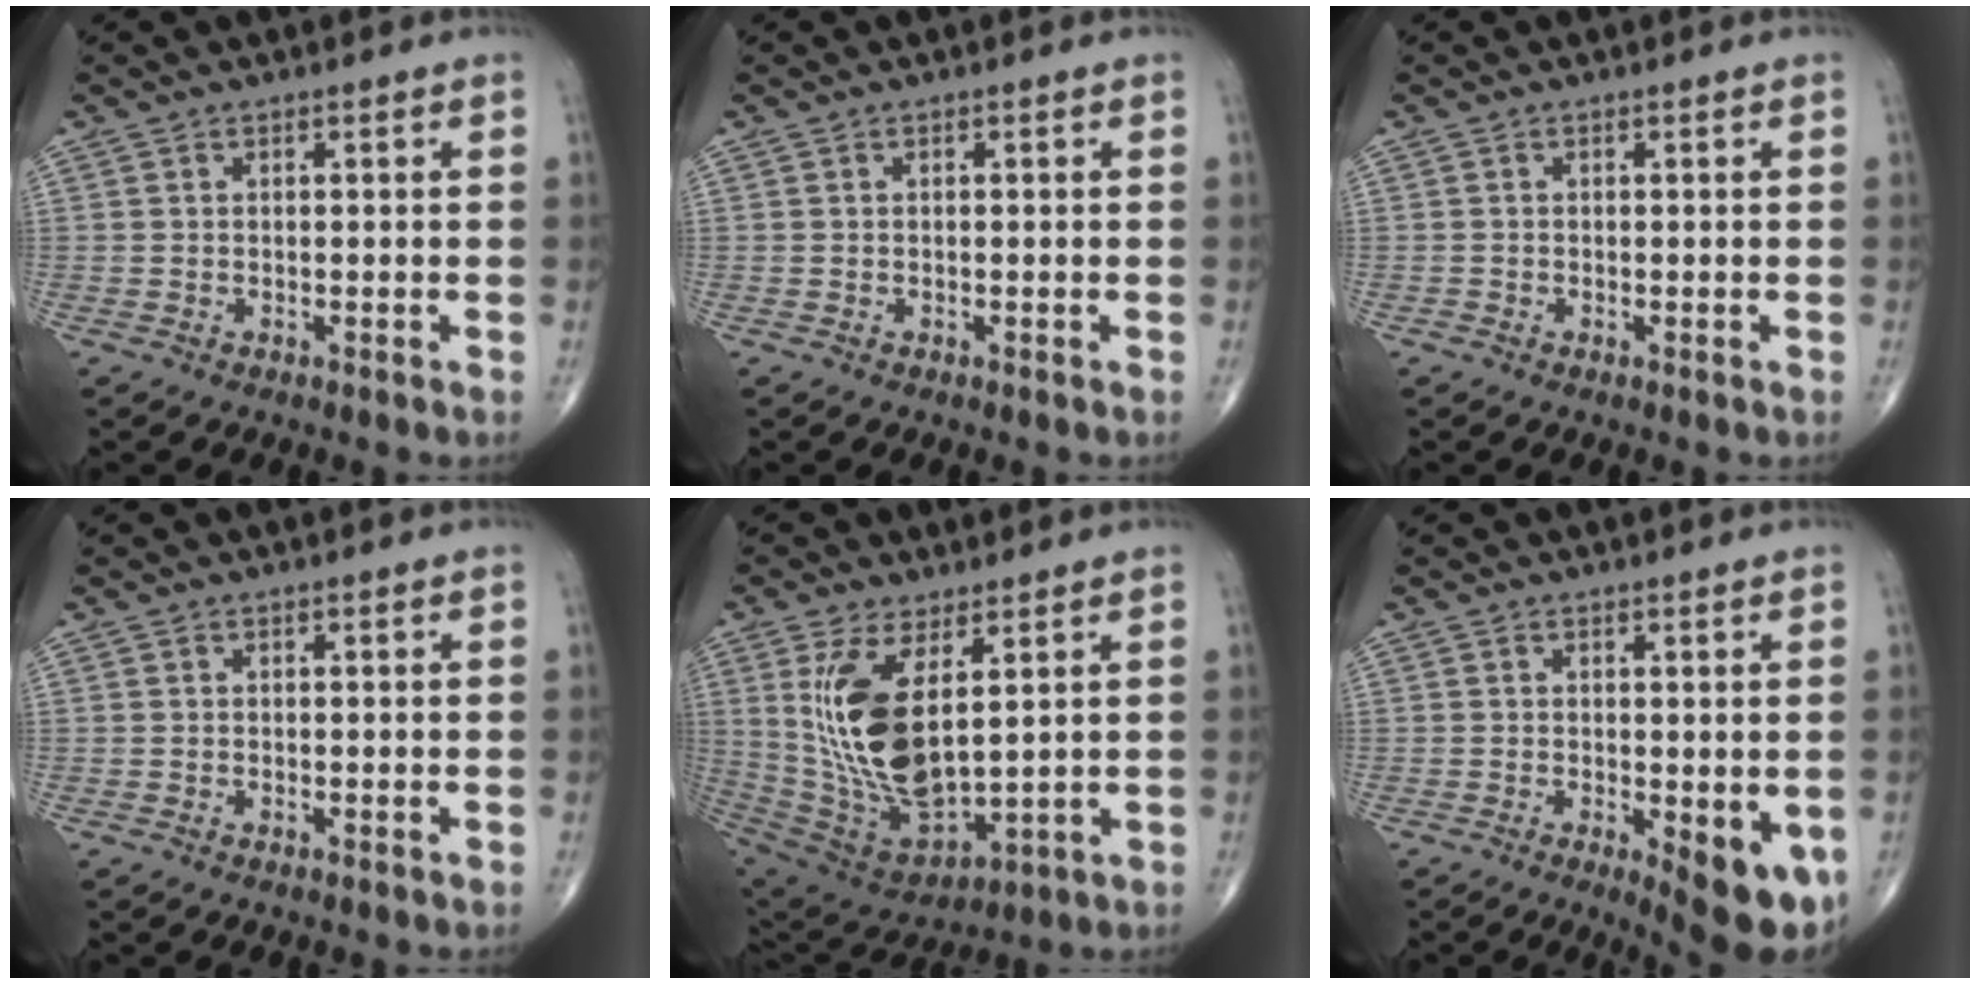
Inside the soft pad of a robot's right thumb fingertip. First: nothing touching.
{"total": 0.0}
{"total": 0.0}
{"total": 0.0}
{"total": 17.0, "force": [4.2, 7.6, 14.5], "torque": [-0.280, -0.027, 0.106]}
{"total": 8.8, "force": [-2.3, 3.1, 7.8], "torque": [-0.094, -0.019, -0.024]}